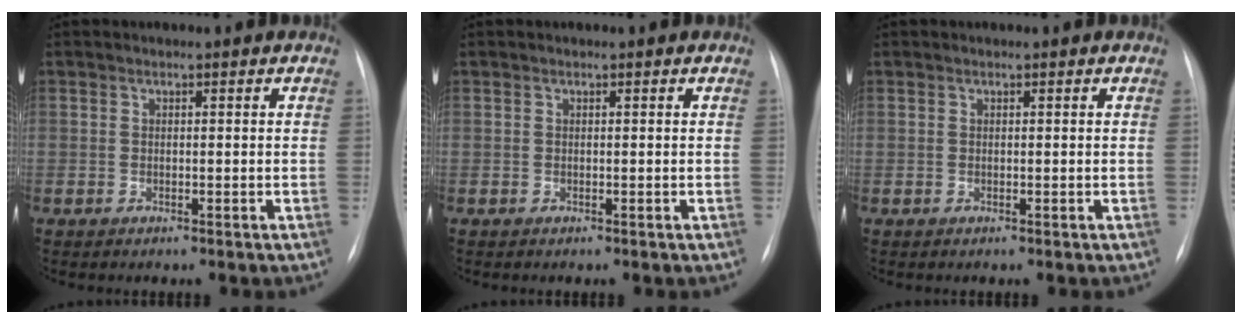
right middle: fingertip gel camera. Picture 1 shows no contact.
{"total": 0.0}
{"total": 0.0}